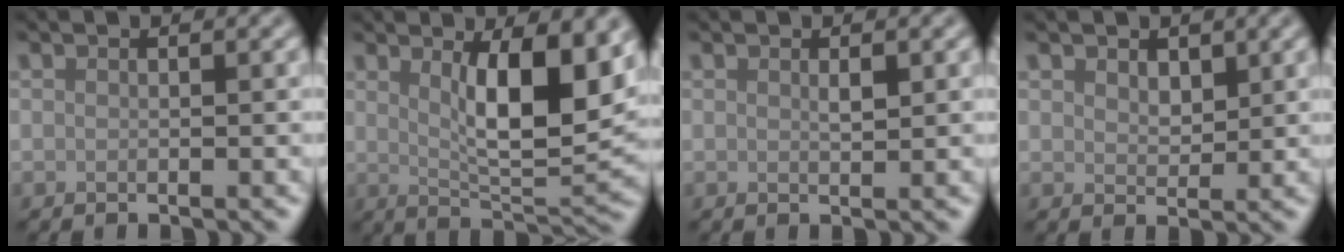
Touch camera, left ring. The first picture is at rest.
{"total": 8.4, "force": [2.3, 2.6, 7.7], "torque": [-0.121, -0.011, 0.043]}
{"total": 0.8, "force": [0.4, 0.2, 0.7], "torque": [-0.012, -0.002, 0.007]}
{"total": 1.7, "force": [1.1, 1.0, 0.8], "torque": [-0.017, -0.003, 0.021]}